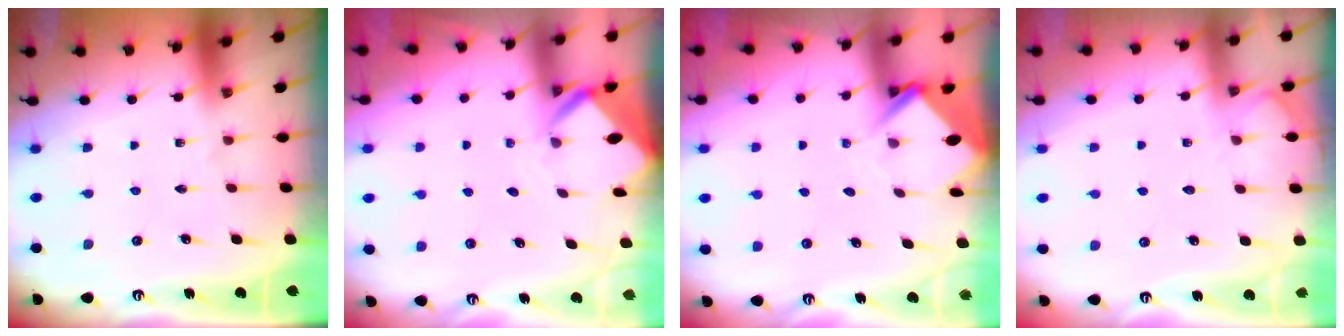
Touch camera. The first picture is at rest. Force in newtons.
{"total": 3.3, "press": 3.3, "slide": 0.1}
{"total": 4.0, "press": 4.0, "slide": 0.2}
{"total": 4.3, "press": 4.2, "slide": 0.4}